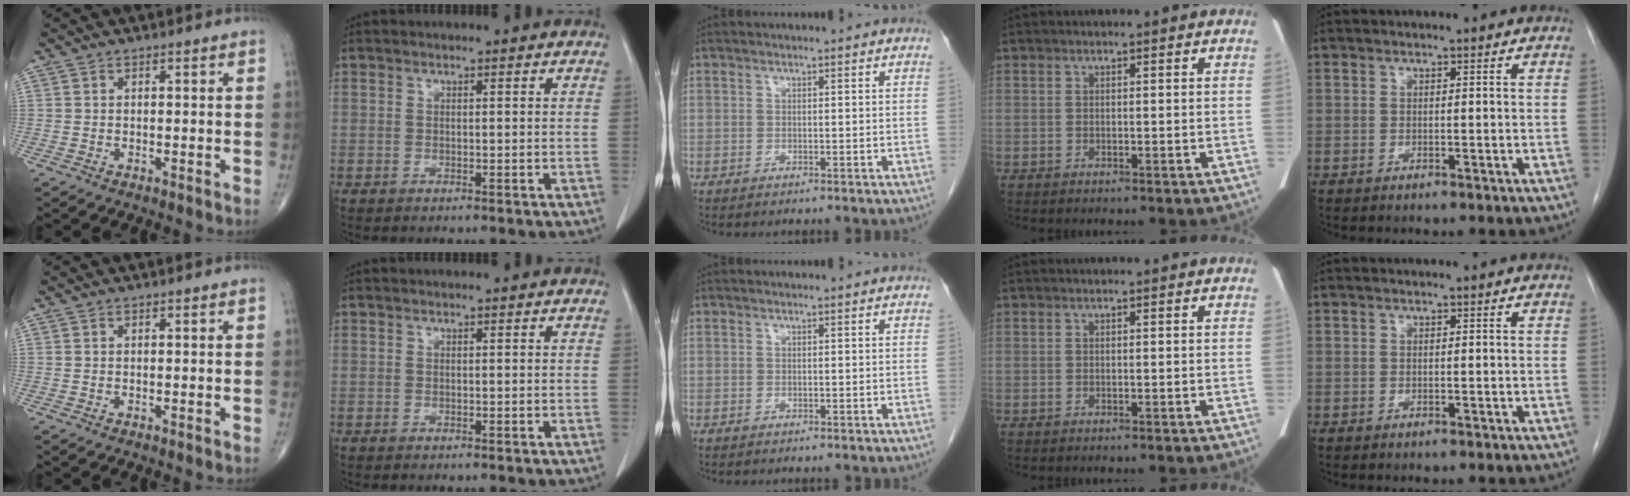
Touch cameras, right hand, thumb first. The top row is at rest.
{}